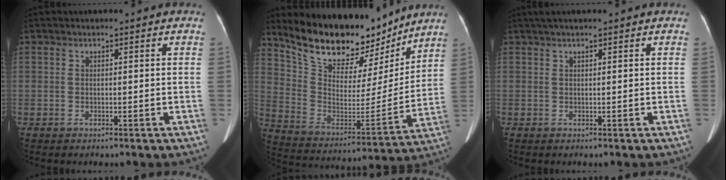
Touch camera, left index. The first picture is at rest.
{"total": 20.5, "force": [17.8, 6.4, 7.8], "torque": [-0.139, -0.026, 0.290]}
{"total": 4.3, "force": [3.4, -0.2, 2.6], "torque": [-0.040, 0.027, 0.051]}